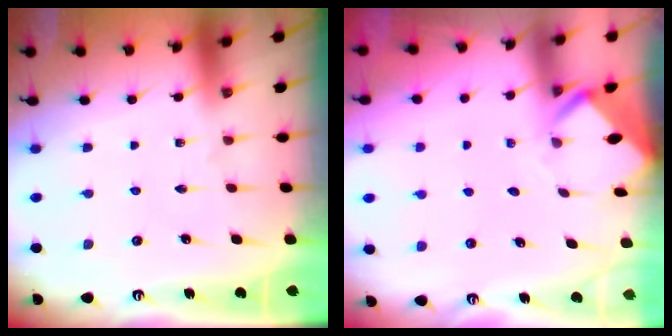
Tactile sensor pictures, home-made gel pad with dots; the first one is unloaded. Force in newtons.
{"total": 3.1, "press": 3.1, "slide": 0.1}